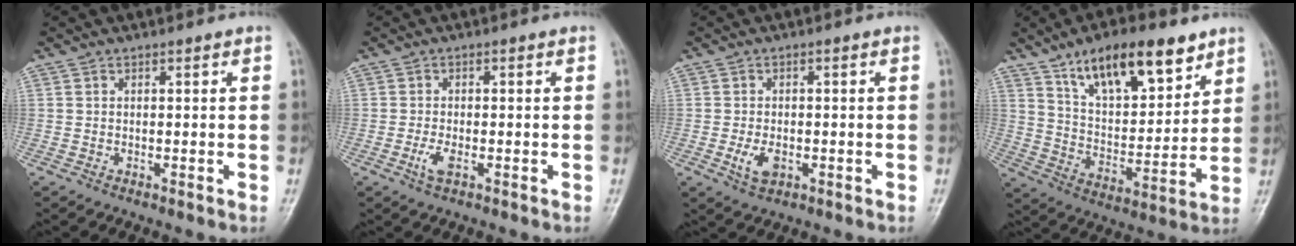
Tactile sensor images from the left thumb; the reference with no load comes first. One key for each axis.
{"total": 2.8, "fx": -1.1, "fy": 1.0, "fz": 2.3, "tx": -0.056, "ty": 0.002, "tz": -0.020}
{"total": 4.1, "fx": -1.2, "fy": 2.3, "fz": 3.1, "tx": -0.059, "ty": 0.002, "tz": -0.017}
{"total": 17.8, "fx": 11.2, "fy": 7.2, "fz": 11.9, "tx": -0.152, "ty": -0.051, "tz": 0.195}